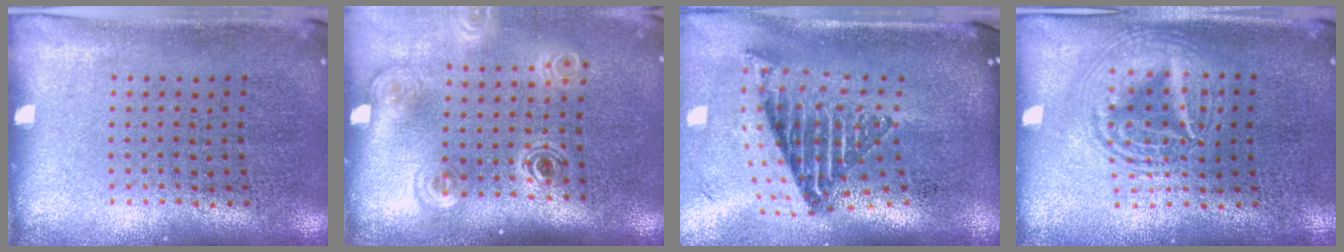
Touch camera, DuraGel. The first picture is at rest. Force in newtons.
{"total": 1.9, "press": 1.3, "slide": 1.4}
{"total": 2.2, "press": 1.5, "slide": 1.6}
{"total": 2.8, "press": 2.8, "slide": 0.3}